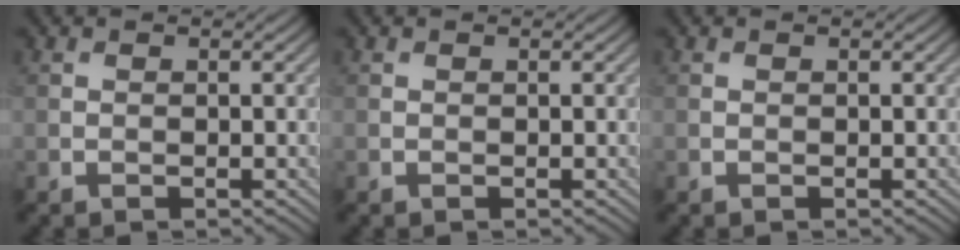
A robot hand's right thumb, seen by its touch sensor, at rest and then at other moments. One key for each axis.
{"total": 0.0}
{"total": 0.0}